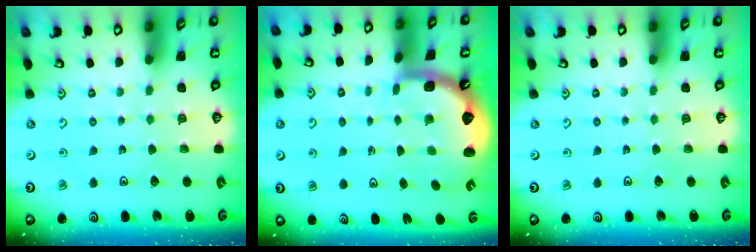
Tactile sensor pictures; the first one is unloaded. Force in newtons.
{"total": 2.7, "press": 1.5, "slide": 2.3}
{"total": 0.0}